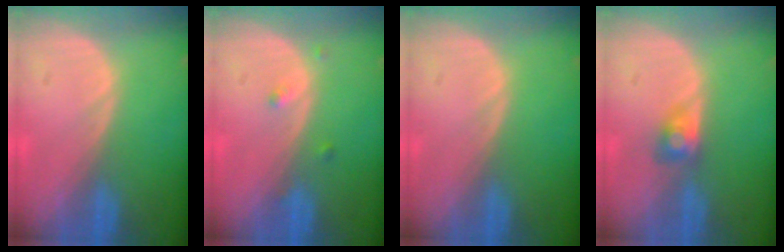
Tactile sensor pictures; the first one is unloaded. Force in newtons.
{"total": 1.6, "press": 1.3, "slide": 0.8}
{"total": 0.0}
{"total": 2.7, "press": 2.5, "slide": 1.0}